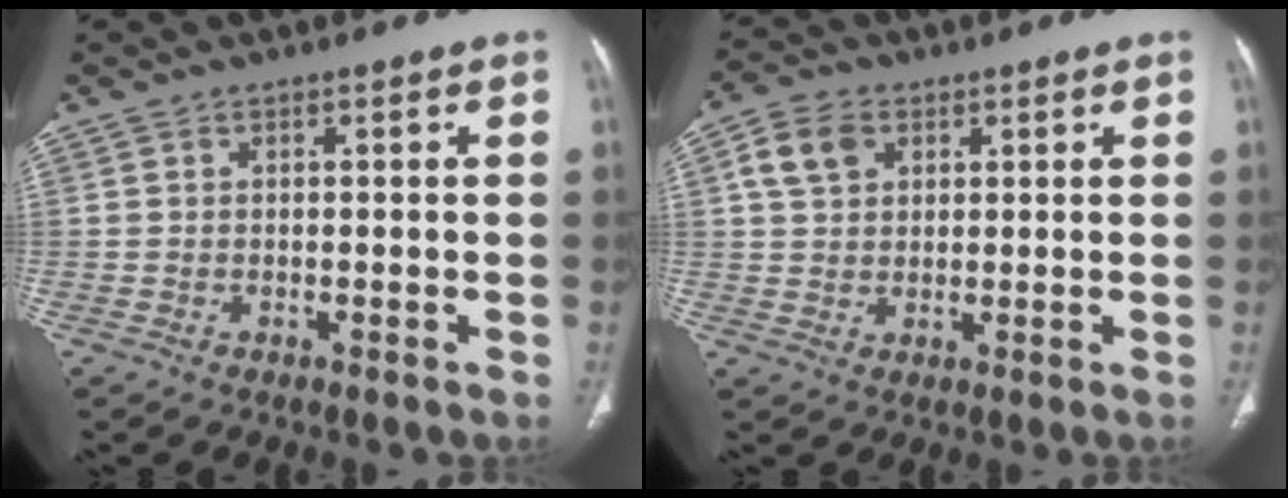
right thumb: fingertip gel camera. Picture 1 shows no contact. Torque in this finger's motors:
{"motor_torque": [-0.16, 0.27, 0.35, -0.38, -0.01]}